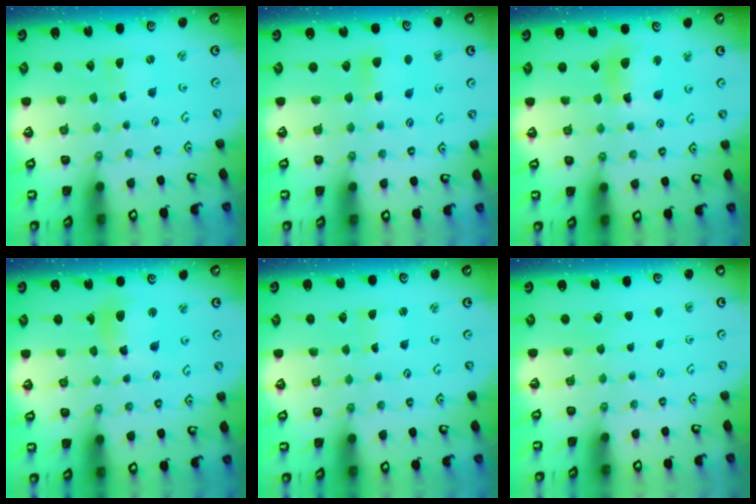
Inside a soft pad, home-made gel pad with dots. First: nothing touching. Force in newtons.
{"total": 5.2, "press": 5.2, "slide": 0.5}
{"total": 11.0, "press": 10.9, "slide": 1.6}
{"total": 11.0, "press": 10.8, "slide": 1.9}
{"total": 0.5, "press": 0.5, "slide": 0.1}
{"total": 0.0}